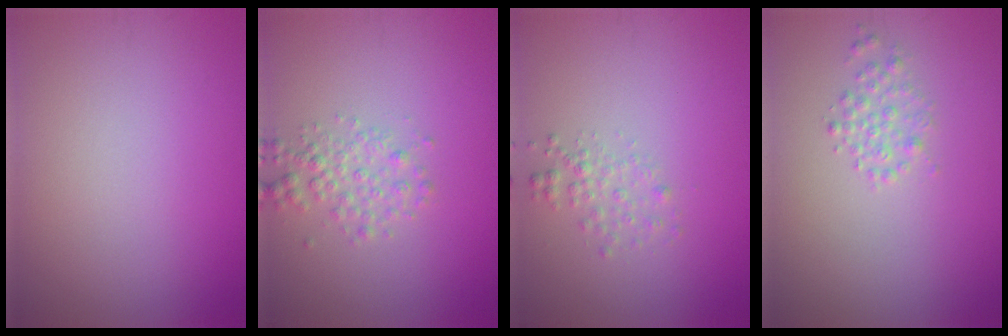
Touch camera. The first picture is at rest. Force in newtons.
{"total": 2.1, "press": 2.1, "slide": 0.1}
{"total": 1.4, "press": 1.4, "slide": 0.1}
{"total": 1.5, "press": 1.5, "slide": 0.1}